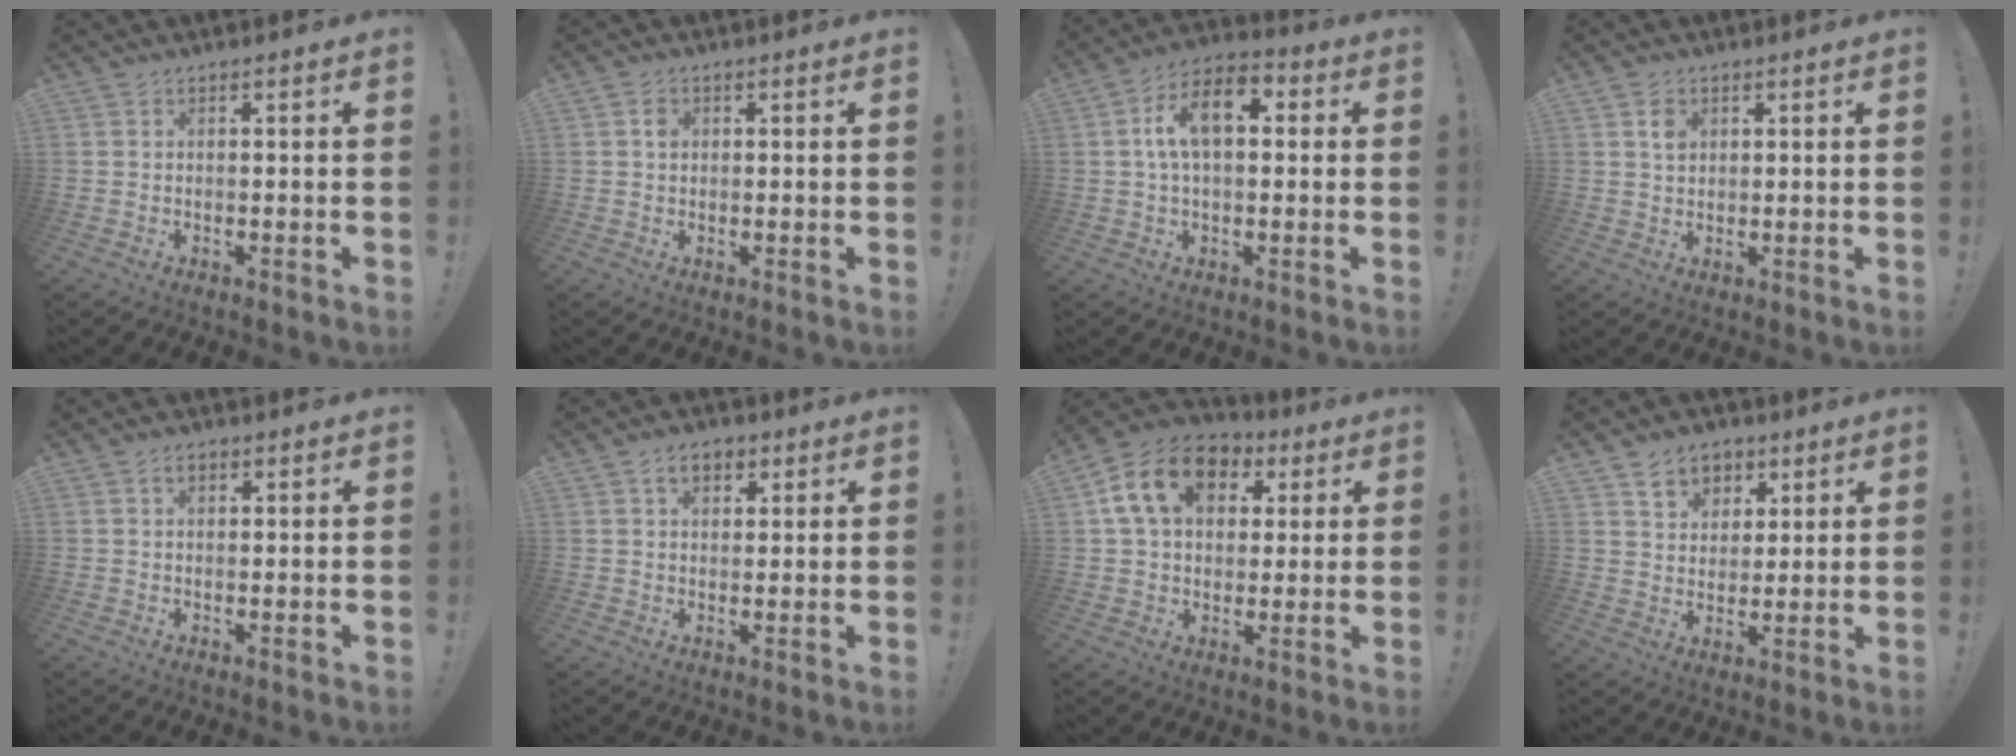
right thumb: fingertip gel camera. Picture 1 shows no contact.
{"total": 1.7, "force": [0.1, 1.5, 0.8], "torque": [-0.002, -0.001, -0.002]}
{"total": 12.4, "force": [2.5, 6.9, 10.0], "torque": [-0.166, 0.010, 0.045]}
{"total": 3.1, "force": [1.2, 2.5, 1.4], "torque": [-0.001, -0.008, 0.016]}
{"total": 1.8, "force": [0.9, 1.1, 1.1], "torque": [-0.021, 0.003, 0.015]}
{"total": 5.5, "force": [2.6, 3.6, 3.2], "torque": [-0.044, 0.002, 0.046]}
{"total": 15.8, "force": [5.4, 11.5, 9.4], "torque": [-0.147, -0.001, 0.104]}
{"total": 7.9, "force": [4.4, 6.3, 1.9], "torque": [-0.025, -0.032, 0.086]}